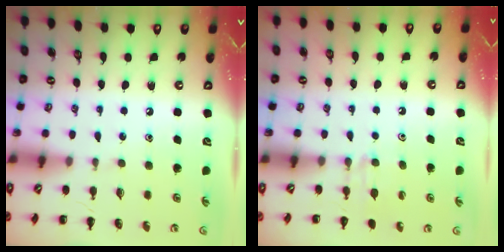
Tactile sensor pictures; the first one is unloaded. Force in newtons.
{"total": 4.8, "press": 4.6, "slide": 1.6}